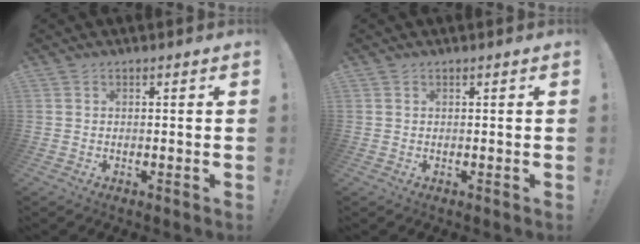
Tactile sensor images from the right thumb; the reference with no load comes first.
{"total": 0.0}